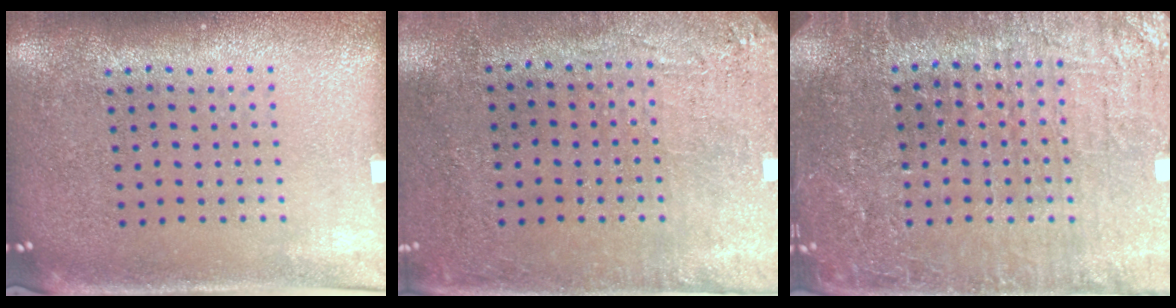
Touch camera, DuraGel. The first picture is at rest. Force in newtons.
{"total": 2.8, "press": 2.4, "slide": 1.6}
{"total": 4.4, "press": 4.2, "slide": 1.3}